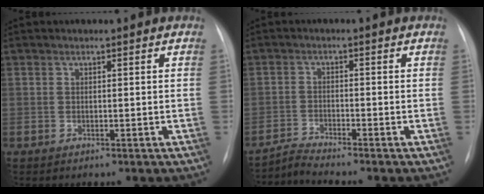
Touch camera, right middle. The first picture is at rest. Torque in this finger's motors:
{"motor_torque": [-0.17, -0.16, -0.08, 0.01]}